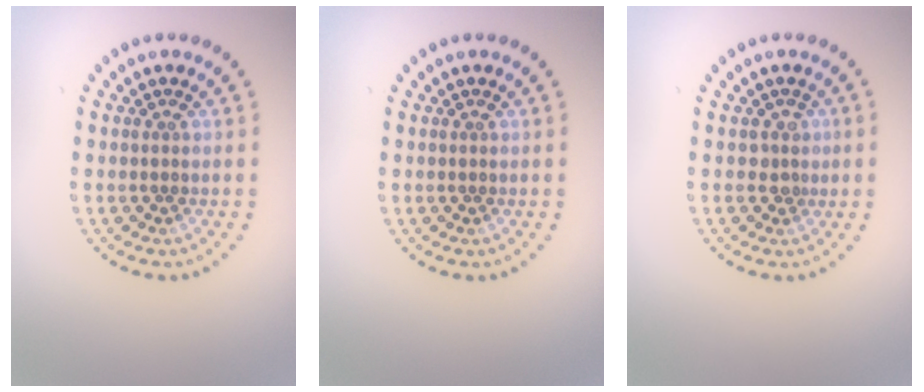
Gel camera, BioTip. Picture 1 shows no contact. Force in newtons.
{"total": 0.0}
{"total": 1.3, "press": 1.0, "slide": 0.9}